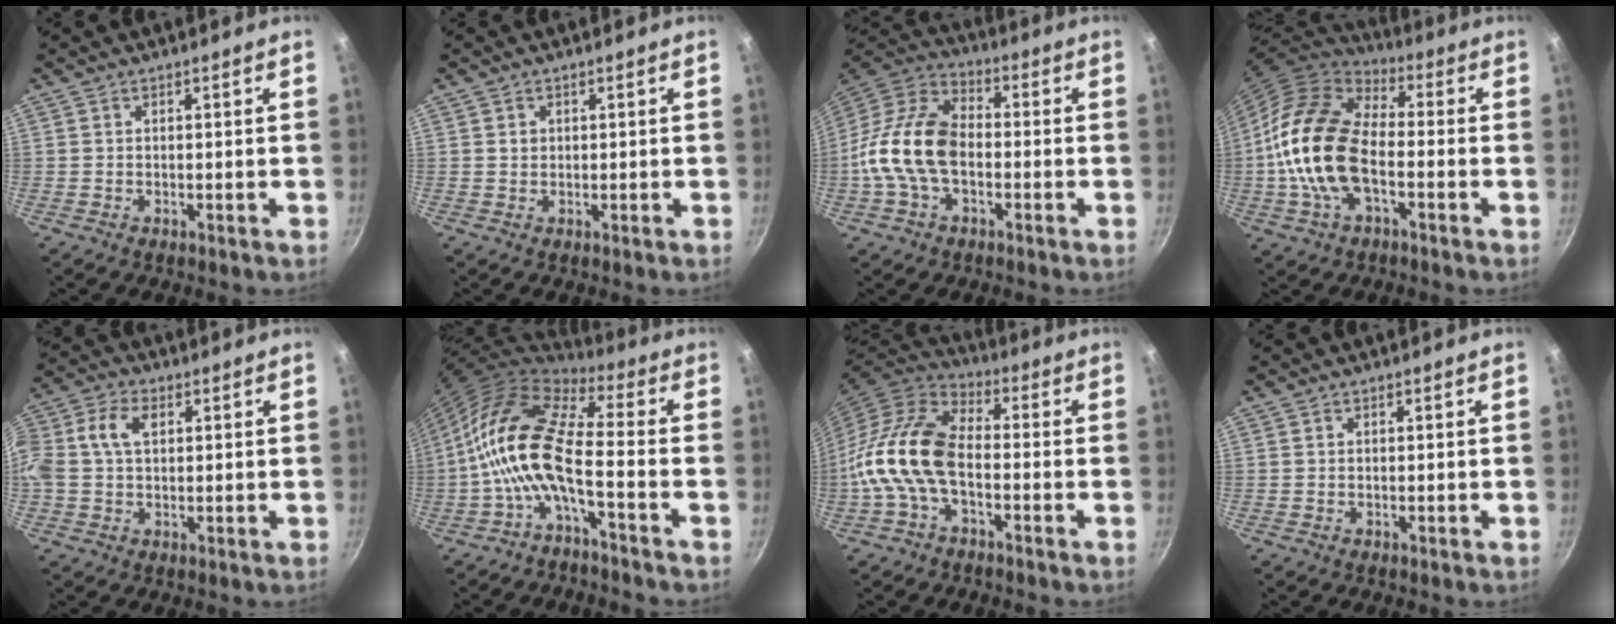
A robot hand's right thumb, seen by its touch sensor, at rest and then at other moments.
{"total": 1.1, "force": [0.3, 1.0, 0.4], "torque": [-0.004, 0.002, 0.005]}
{"total": 15.7, "force": [-2.4, 9.7, 12.1], "torque": [-0.210, 0.039, -0.065]}
{"total": 18.8, "force": [-3.2, 10.6, 15.1], "torque": [-0.272, 0.032, -0.073]}
{"total": 11.4, "force": [2.0, 7.8, 8.1], "torque": [-0.171, 0.033, 0.025]}
{"total": 13.7, "force": [-3.3, 4.7, 12.4], "torque": [-0.246, 0.042, -0.079]}
{"total": 13.7, "force": [-3.1, 7.8, 10.8], "torque": [-0.203, 0.038, -0.075]}
{"total": 0.0}